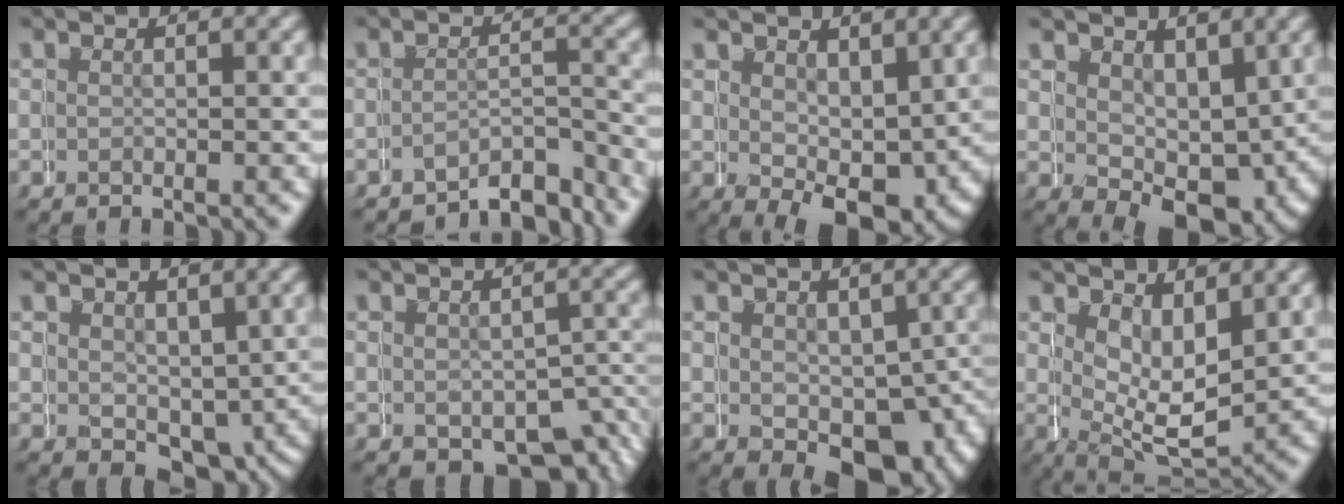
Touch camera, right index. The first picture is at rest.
{"total": 4.4, "force": [-4.3, 0.7, 0.1], "torque": [0.009, -0.012, -0.066]}
{"total": 4.2, "force": [0.6, 2.4, 3.4], "torque": [-0.055, -0.023, 0.019]}
{"total": 4.3, "force": [1.3, 3.0, 2.8], "torque": [-0.046, -0.025, 0.033]}
{"total": 3.1, "force": [0.7, 2.4, 1.8], "torque": [-0.016, -0.016, 0.018]}
{"total": 3.8, "force": [-1.2, 2.7, 2.3], "torque": [-0.016, 0.001, -0.024]}
{"total": 6.8, "force": [-1.9, 4.3, 4.9], "torque": [-0.054, -0.023, -0.015]}
{"total": 5.8, "force": [2.3, 3.5, 4.0], "torque": [-0.061, -0.021, 0.042]}